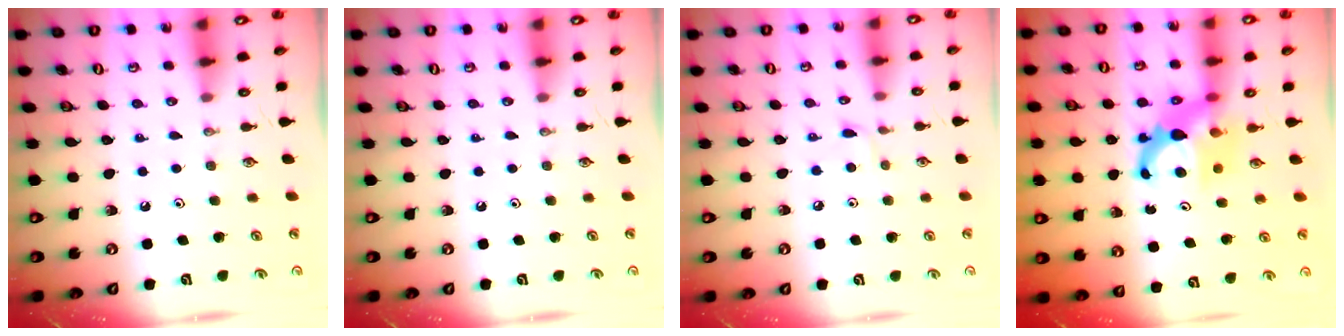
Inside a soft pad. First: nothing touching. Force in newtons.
{"total": 0.0}
{"total": 4.1, "press": 4.1, "slide": 0.4}
{"total": 7.4, "press": 7.4, "slide": 0.5}